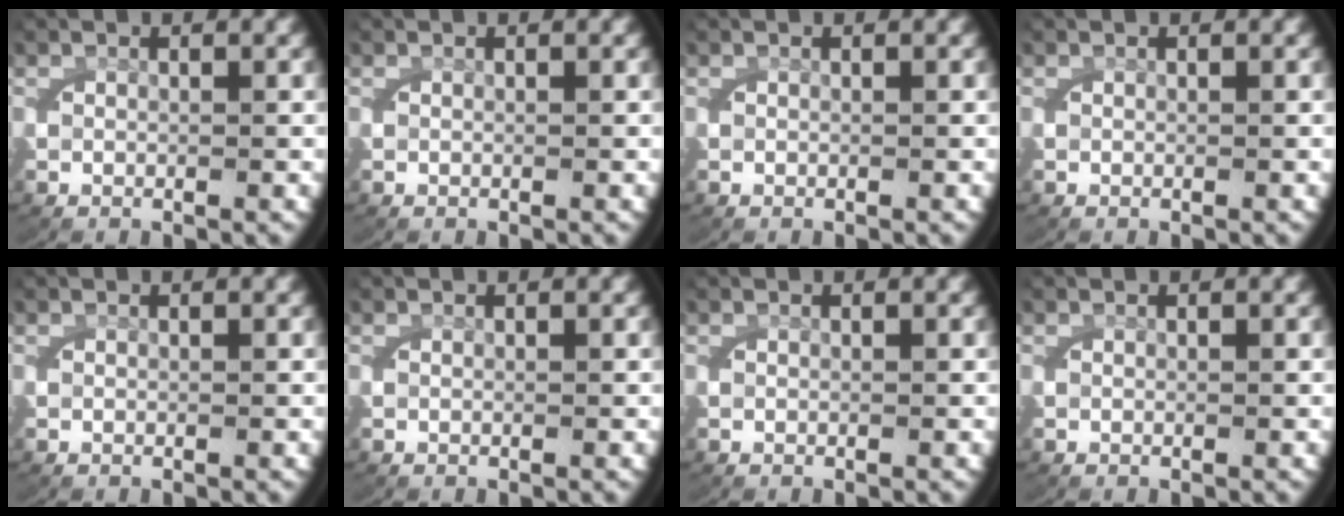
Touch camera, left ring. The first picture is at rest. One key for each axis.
{"total": 0.0}
{"total": 0.0}
{"total": 0.0}
{"total": 0.0}
{"total": 0.0}
{"total": 0.0}
{"total": 0.0}